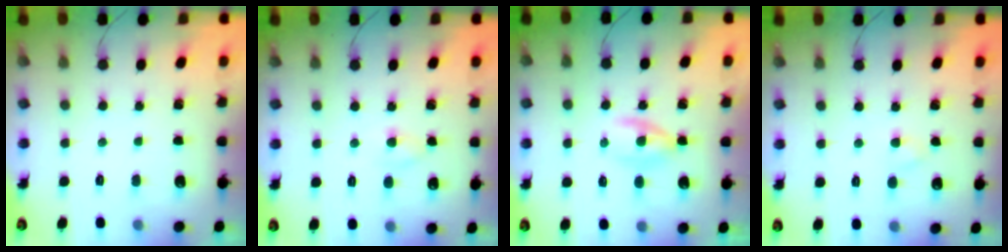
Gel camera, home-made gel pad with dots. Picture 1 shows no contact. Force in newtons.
{"total": 2.6, "press": 2.4, "slide": 1.0}
{"total": 3.0, "press": 2.8, "slide": 1.2}
{"total": 2.1, "press": 1.9, "slide": 1.0}